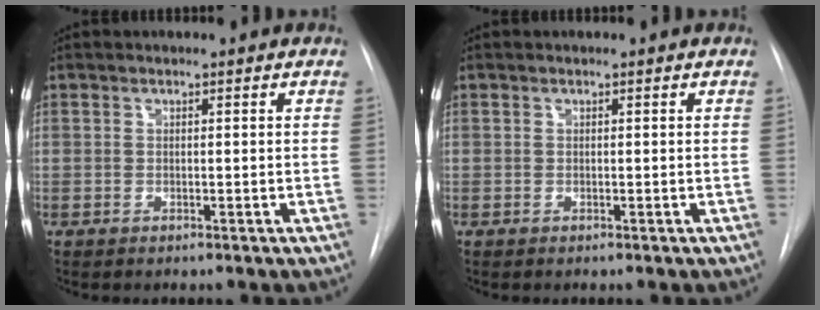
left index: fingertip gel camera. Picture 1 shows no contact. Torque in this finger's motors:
{"motor_torque": [-0.05, 0.05, 0.00, 0.00]}